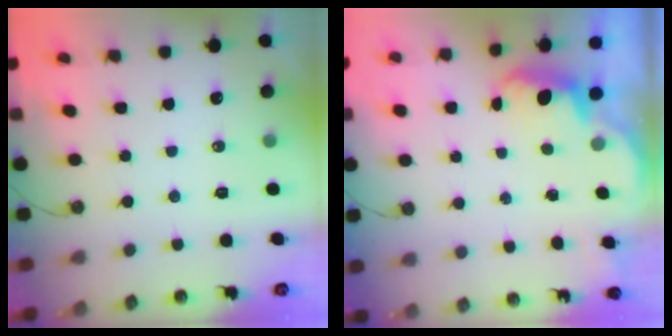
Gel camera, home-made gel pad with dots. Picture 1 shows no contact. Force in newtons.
{"total": 2.3, "press": 2.2, "slide": 0.6}